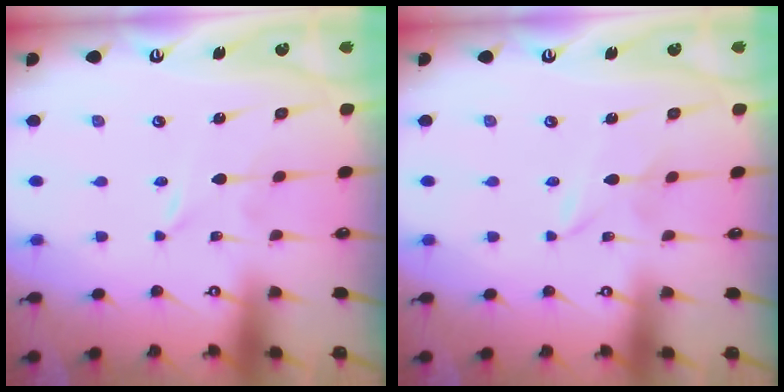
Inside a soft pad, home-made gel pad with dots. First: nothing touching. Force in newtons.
{"total": 1.6, "press": 1.6, "slide": 0.2}